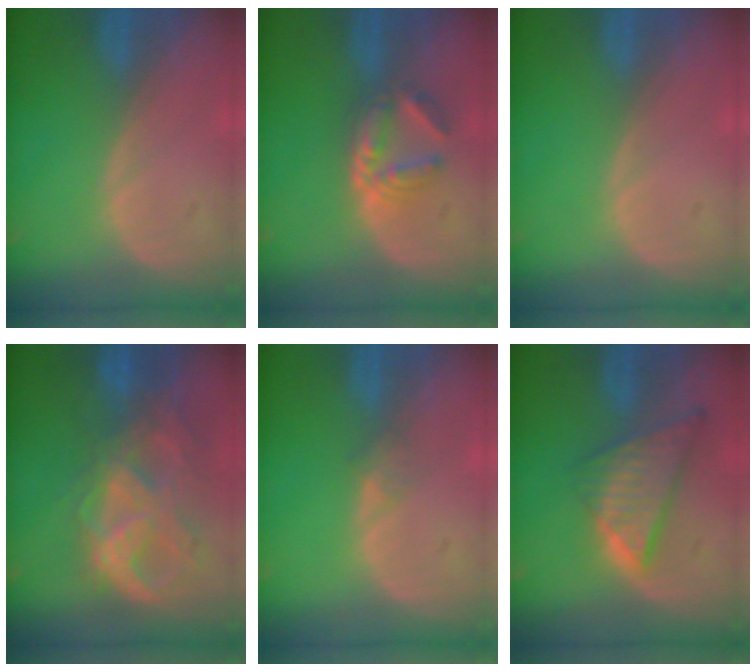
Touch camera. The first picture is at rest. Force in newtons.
{"total": 5.9, "press": 5.2, "slide": 2.9}
{"total": 0.0}
{"total": 10.7, "press": 9.0, "slide": 5.7}
{"total": 1.1, "press": 1.0, "slide": 0.1}
{"total": 8.6, "press": 7.3, "slide": 4.5}